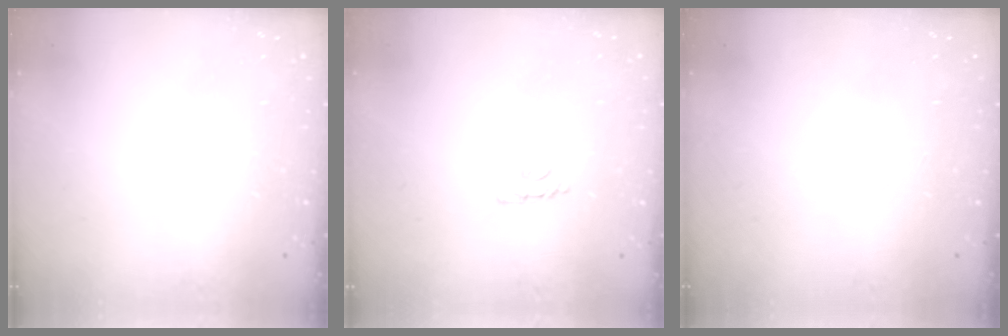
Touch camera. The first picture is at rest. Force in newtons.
{"total": 4.1, "press": 4.0, "slide": 0.7}
{"total": 0.0}